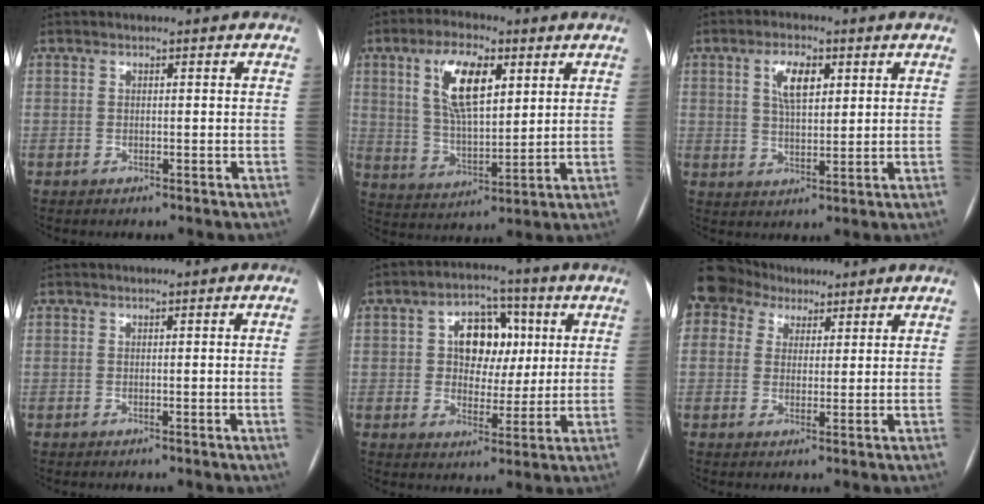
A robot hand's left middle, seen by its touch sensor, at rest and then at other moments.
{"total": 11.3, "force": [4.6, 4.3, 9.4], "torque": [-0.185, 0.011, 0.089]}
{"total": 5.8, "force": [2.3, 2.4, 4.7], "torque": [-0.092, 0.007, 0.045]}
{"total": 2.0, "force": [-0.1, -0.9, 1.8], "torque": [-0.021, -0.002, -0.001]}
{"total": 8.9, "force": [2.2, 6.1, 6.1], "torque": [-0.095, 0.025, 0.038]}
{"total": 9.1, "force": [5.9, 6.7, 1.8], "torque": [-0.049, 0.045, 0.114]}